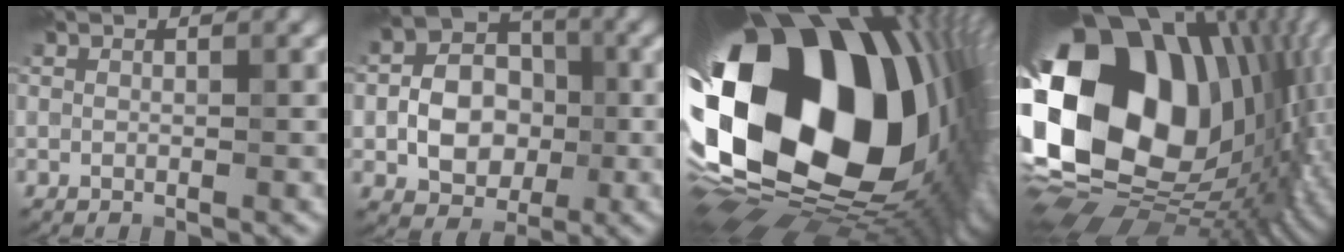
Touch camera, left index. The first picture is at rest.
{"total": 5.9, "force": [-0.8, 4.7, 3.4], "torque": [-0.050, 0.001, -0.016]}
{"total": 23.2, "force": [3.2, 14.5, 17.7], "torque": [-0.344, -0.081, 0.085]}
{"total": 22.7, "force": [1.7, 16.1, 15.9], "torque": [-0.325, -0.043, 0.060]}